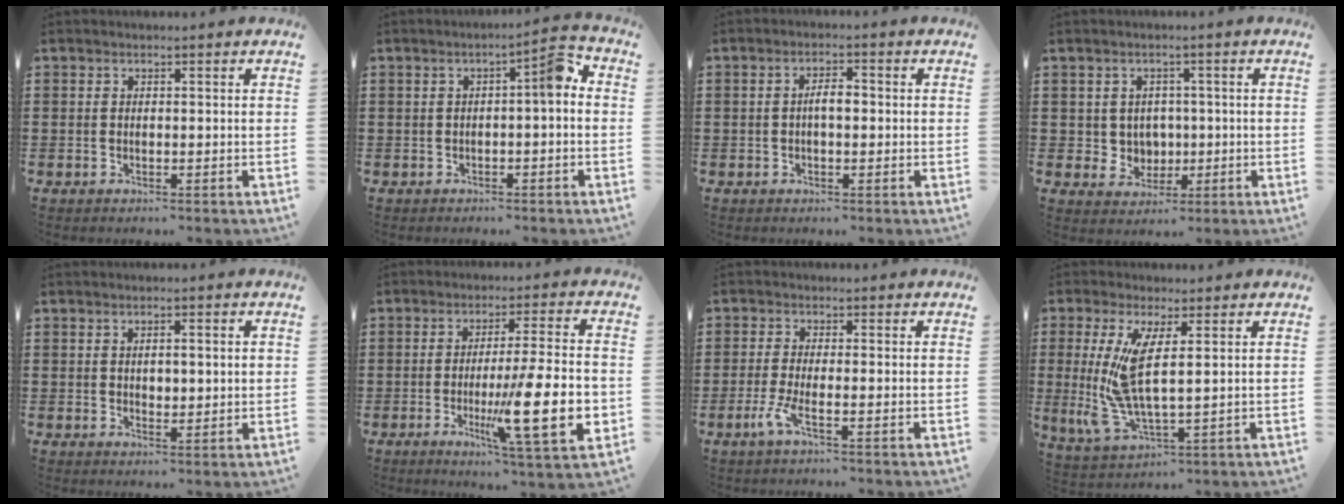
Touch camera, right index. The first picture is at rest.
{"total": 4.6, "force": [0.1, 0.9, 4.5], "torque": [-0.063, 0.001, -0.008]}
{"total": 2.9, "force": [-0.2, 1.0, 2.7], "torque": [-0.050, 0.003, -0.005]}
{"total": 3.4, "force": [0.5, 3.2, 0.7], "torque": [-0.031, 0.009, 0.006]}
{"total": 1.7, "force": [0.3, 0.6, 1.6], "torque": [-0.031, 0.004, 0.004]}
{"total": 15.4, "force": [-3.2, 2.5, 14.8], "torque": [-0.236, -0.017, -0.050]}
{"total": 3.6, "force": [-1.7, 0.4, 3.1], "torque": [-0.081, -0.013, -0.040]}
{"total": 9.3, "force": [2.0, 2.7, 8.6], "torque": [-0.196, -0.018, 0.037]}